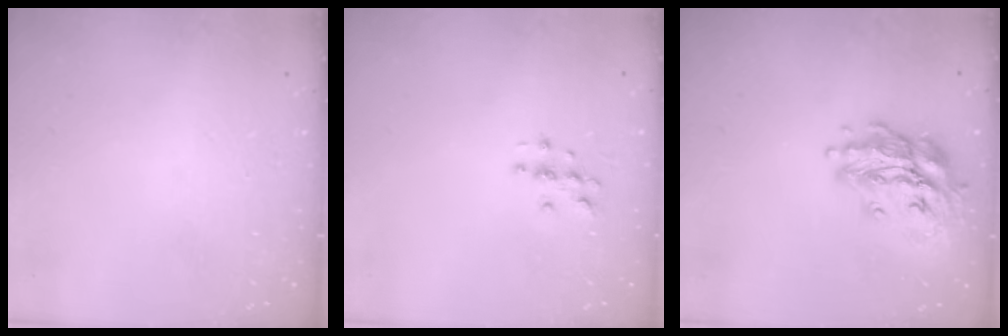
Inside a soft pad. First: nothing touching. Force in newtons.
{"total": 2.8, "press": 2.8, "slide": 0.3}
{"total": 16.1, "press": 15.9, "slide": 2.1}